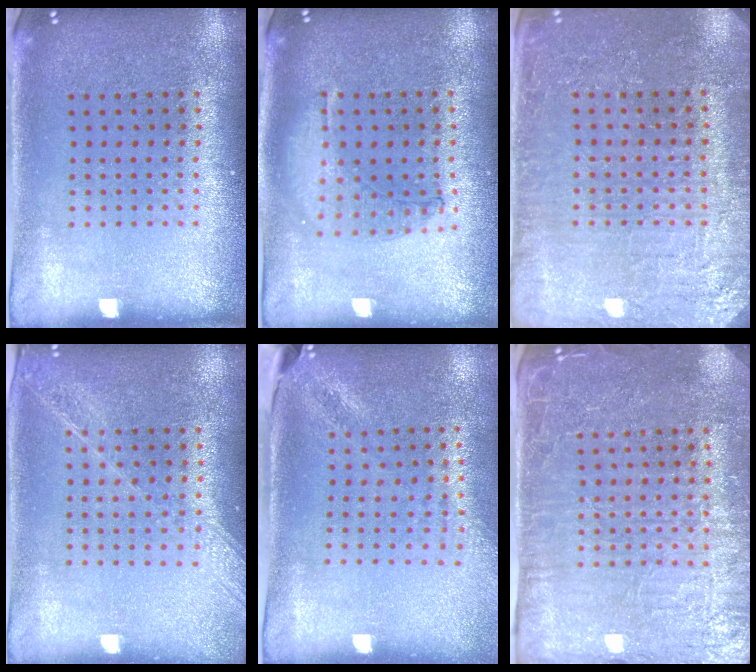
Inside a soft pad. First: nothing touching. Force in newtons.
{"total": 0.9, "press": 0.9, "slide": 0.2}
{"total": 3.3, "press": 3.2, "slide": 0.6}
{"total": 1.5, "press": 1.4, "slide": 0.5}
{"total": 1.9, "press": 1.5, "slide": 1.2}
{"total": 4.2, "press": 3.9, "slide": 1.6}